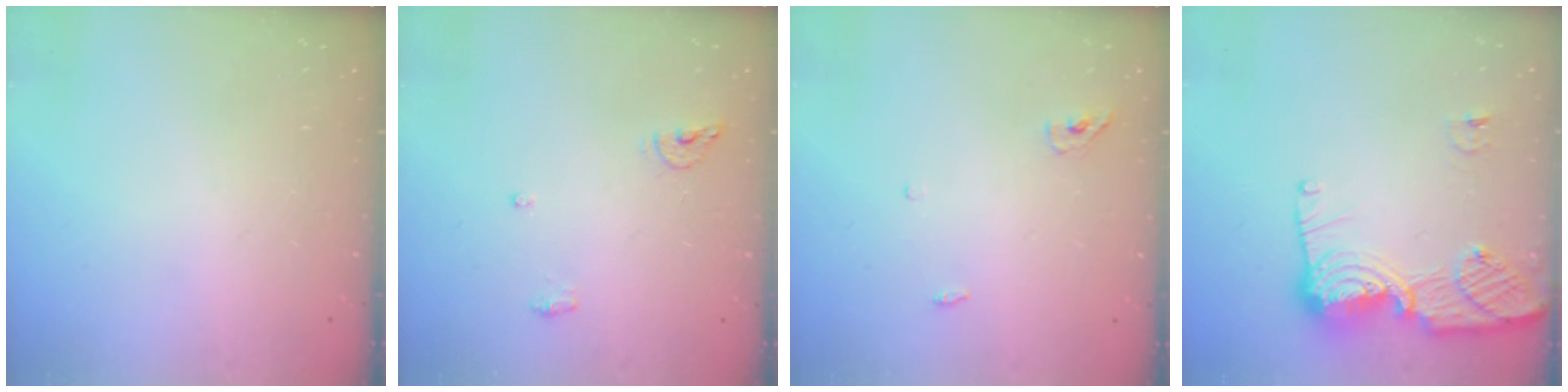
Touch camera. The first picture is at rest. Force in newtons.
{"total": 6.1, "press": 5.9, "slide": 1.4}
{"total": 3.7, "press": 3.5, "slide": 1.1}
{"total": 14.0, "press": 13.9, "slide": 1.4}